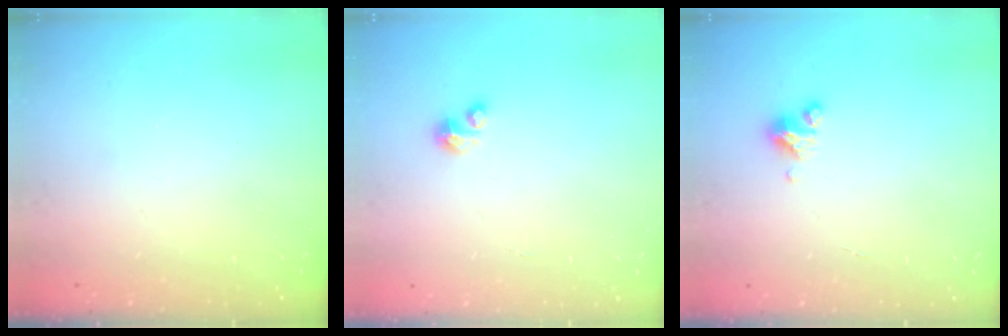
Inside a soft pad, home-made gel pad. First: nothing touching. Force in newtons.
{"total": 1.7, "press": 1.7, "slide": 0.4}
{"total": 3.1, "press": 3.1, "slide": 0.4}